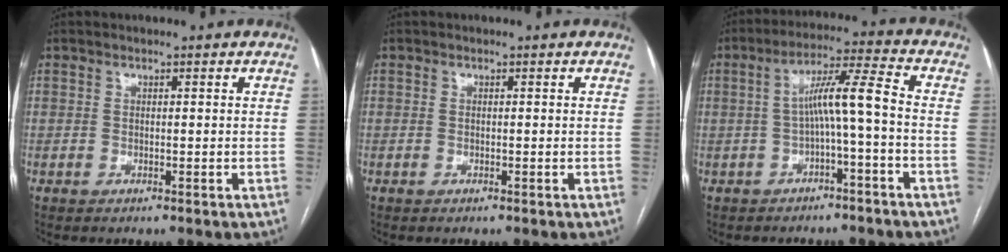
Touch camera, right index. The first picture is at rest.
{"total": 0.0}
{"total": 7.4, "force": [-1.2, -0.2, 7.3], "torque": [-0.125, 0.031, -0.018]}